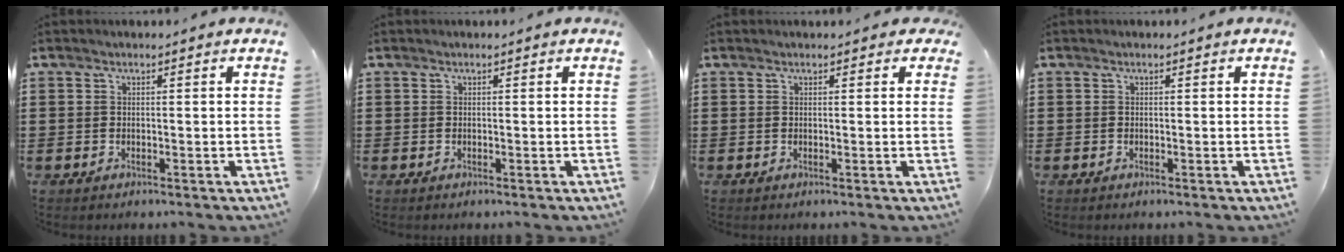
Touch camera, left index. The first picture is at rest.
{"total": 0.0}
{"total": 0.7, "force": [0.5, 0.2, 0.4], "torque": [-0.007, 0.005, 0.009]}
{"total": 0.0}